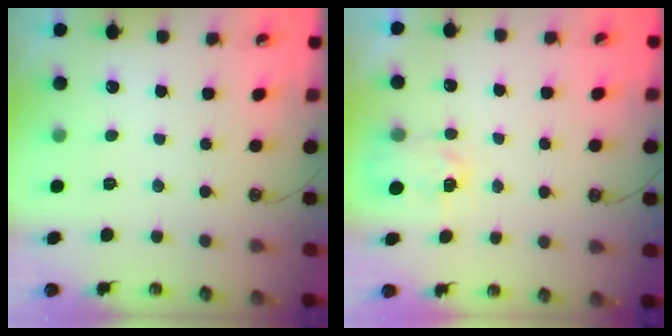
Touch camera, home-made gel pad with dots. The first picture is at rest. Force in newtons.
{"total": 2.5, "press": 2.4, "slide": 0.4}